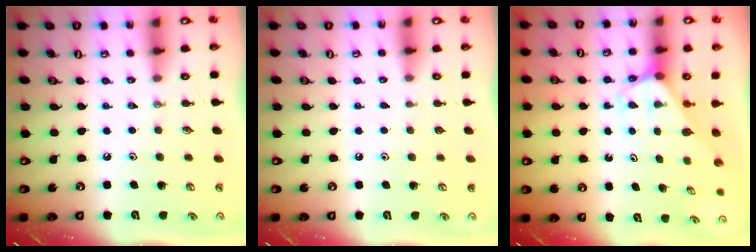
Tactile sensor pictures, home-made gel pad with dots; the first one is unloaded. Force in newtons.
{"total": 0.8, "press": 0.8, "slide": 0.1}
{"total": 2.4, "press": 2.4, "slide": 0.1}